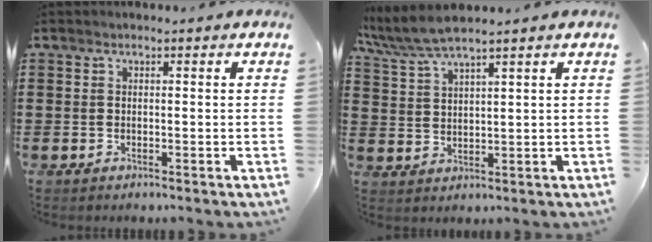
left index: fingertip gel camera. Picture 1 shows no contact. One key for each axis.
{"total": 5.1, "fx": 4.4, "fy": 0.2, "fz": 2.6, "tx": -0.065, "ty": -0.012, "tz": 0.078}